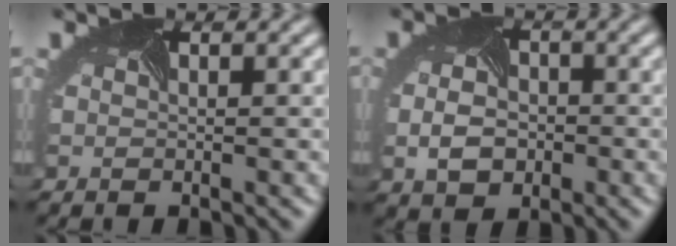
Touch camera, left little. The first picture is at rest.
{"total": 3.9, "force": [-1.2, 2.8, 2.4], "torque": [-0.049, -0.006, -0.009]}